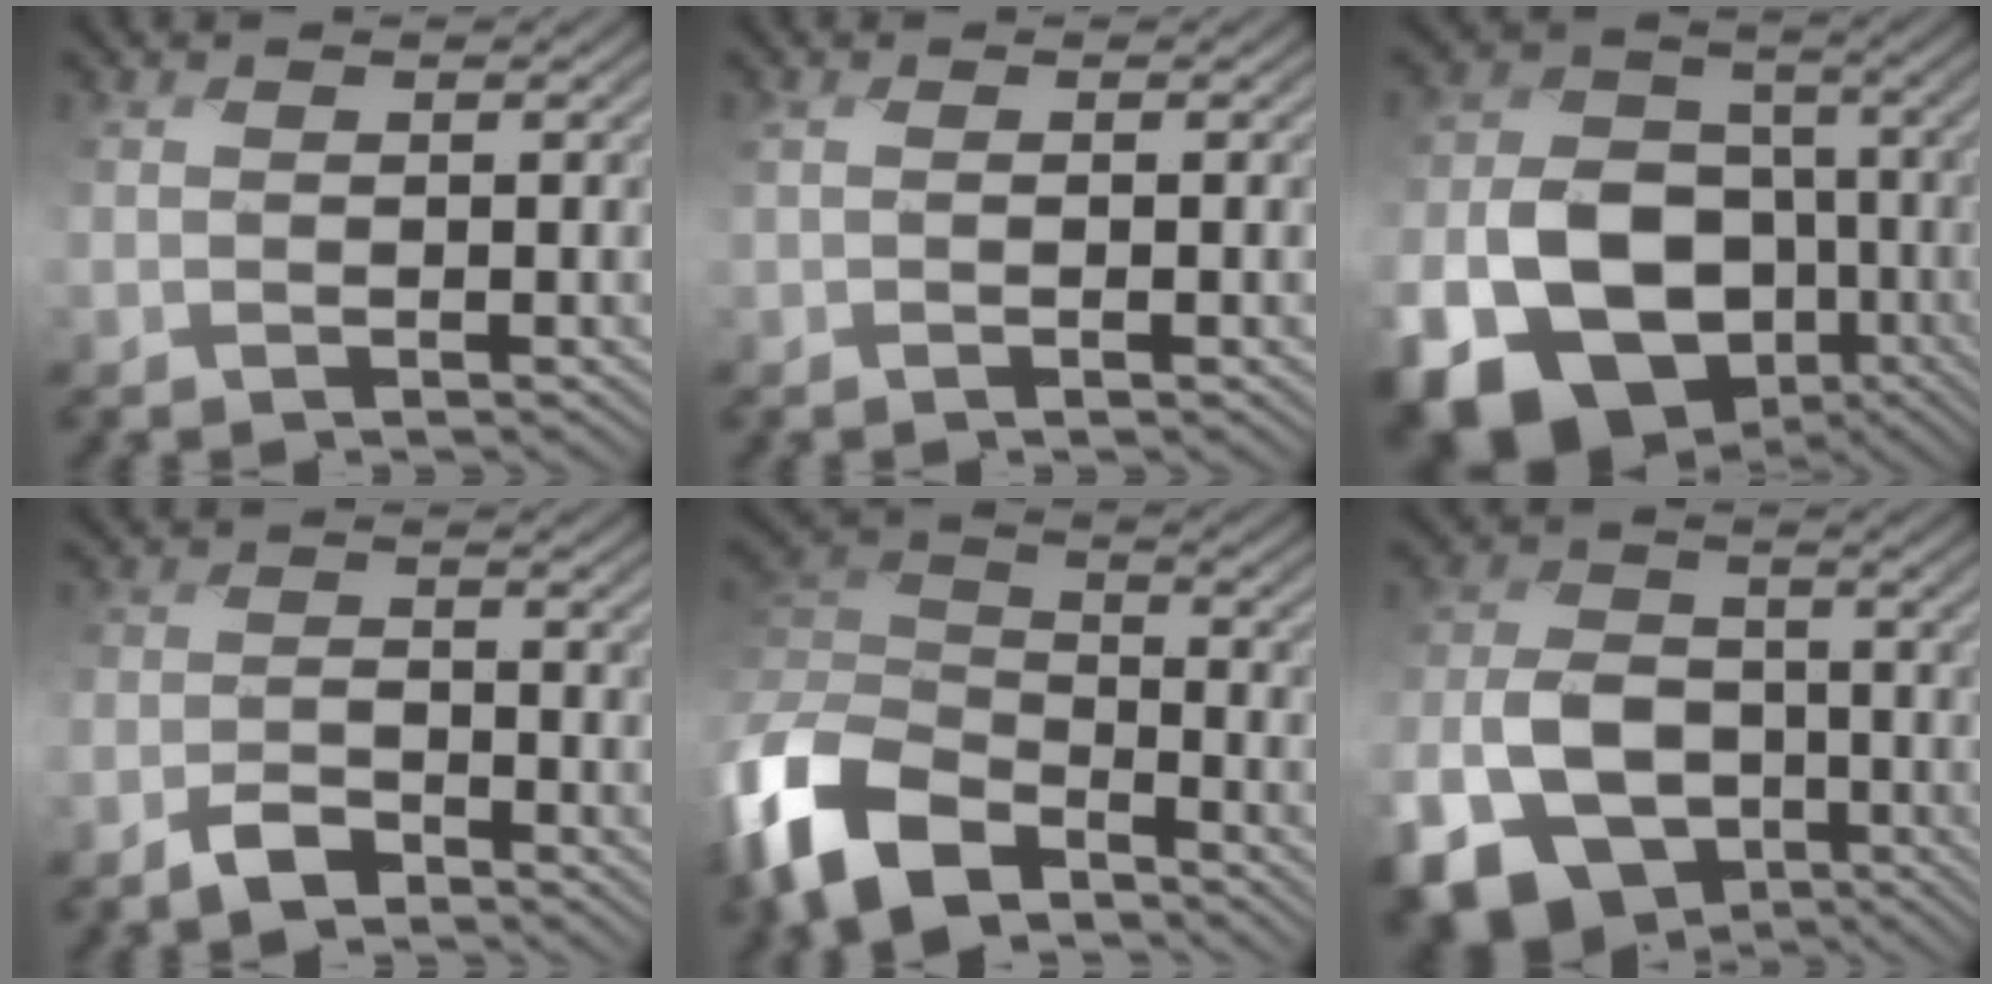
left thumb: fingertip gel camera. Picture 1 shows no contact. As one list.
[{"total": 1.7, "force": [-0.1, 0.3, 1.7], "torque": [-0.035, 0.000, -0.002]}, {"total": 19.4, "force": [-7.8, 15.5, 8.8], "torque": [-0.199, -0.059, -0.149]}, {"total": 3.6, "force": [-2.8, 1.7, 1.5], "torque": [-0.029, 0.001, -0.064]}, {"total": 12.9, "force": [-8.0, 7.0, 7.3], "torque": [-0.191, -0.018, -0.168]}, {"total": 14.4, "force": [-7.7, 10.1, 6.9], "torque": [-0.171, -0.046, -0.141]}]